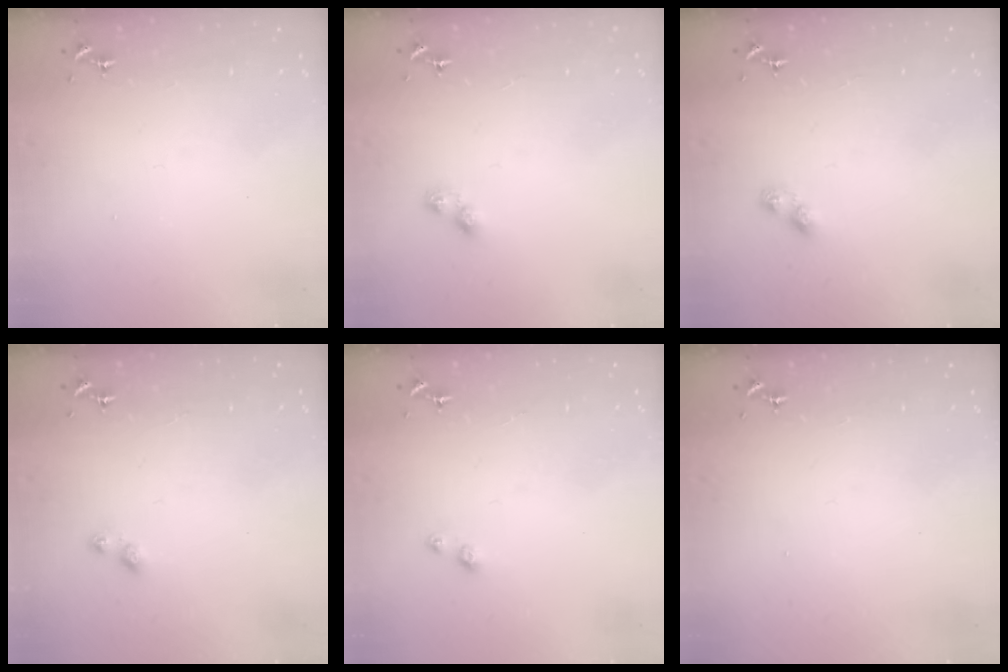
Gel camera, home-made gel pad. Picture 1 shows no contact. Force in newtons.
{"total": 2.6, "press": 2.5, "slide": 0.4}
{"total": 2.8, "press": 2.7, "slide": 0.4}
{"total": 3.0, "press": 3.0, "slide": 0.4}
{"total": 3.9, "press": 3.9, "slide": 0.6}
{"total": 0.0}